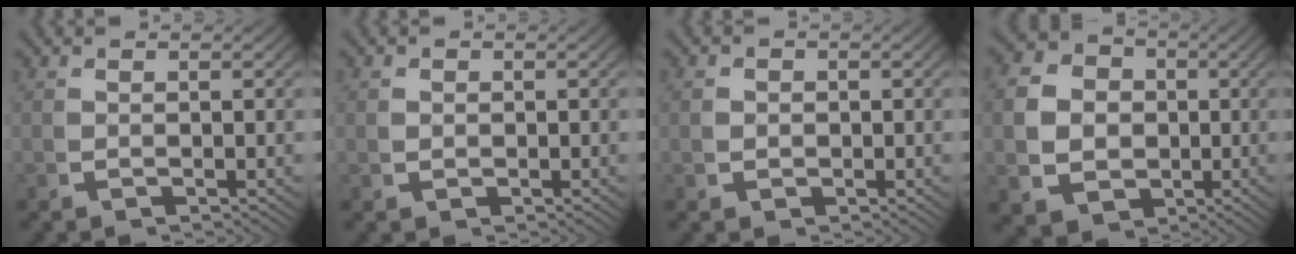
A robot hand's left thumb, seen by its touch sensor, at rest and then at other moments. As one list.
[{"total": 1.3, "force": [0.2, 1.2, 0.5], "torque": [-0.014, -0.006, 0.007]}, {"total": 2.0, "force": [0.0, 1.9, 0.7], "torque": [-0.018, -0.006, 0.000]}, {"total": 11.2, "force": [-0.5, 9.8, 5.4], "torque": [-0.120, -0.040, -0.003]}]